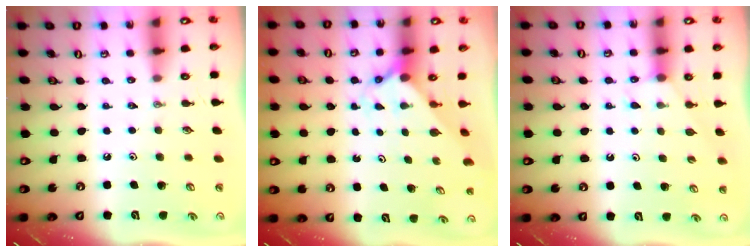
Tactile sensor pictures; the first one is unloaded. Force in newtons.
{"total": 1.7, "press": 1.7, "slide": 0.2}
{"total": 3.8, "press": 3.8, "slide": 0.3}